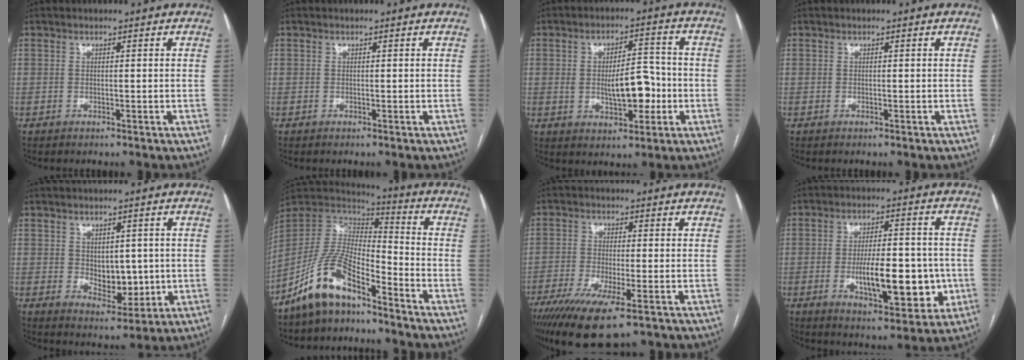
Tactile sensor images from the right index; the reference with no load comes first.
{"total": 0.0}
{"total": 8.1, "force": [-1.2, 3.3, 7.3], "torque": [-0.114, 0.011, -0.011]}
{"total": 0.0}
{"total": 6.3, "force": [0.1, 3.7, 5.0], "torque": [-0.069, -0.003, 0.018]}
{"total": 12.1, "force": [-8.8, 3.6, 7.5], "torque": [-0.163, 0.019, -0.169]}
{"total": 12.3, "force": [-8.0, 2.2, 9.0], "torque": [-0.161, -0.033, -0.132]}
{"total": 13.4, "force": [-2.5, 4.6, 12.3], "torque": [-0.188, 0.001, -0.033]}